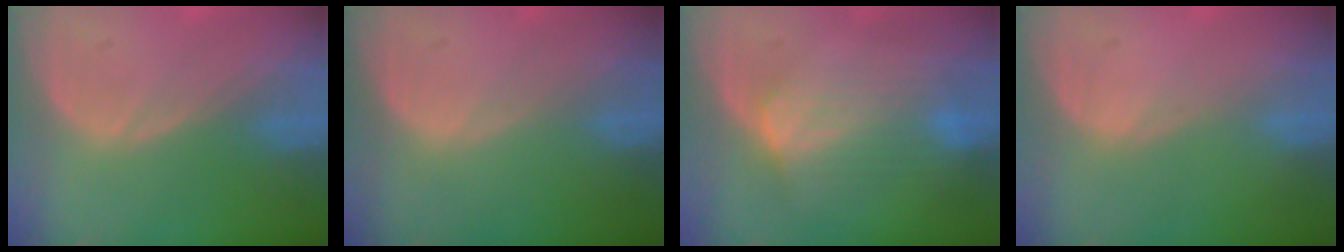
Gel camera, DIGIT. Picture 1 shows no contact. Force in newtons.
{"total": 0.0}
{"total": 7.2, "press": 6.5, "slide": 3.1}
{"total": 0.0}